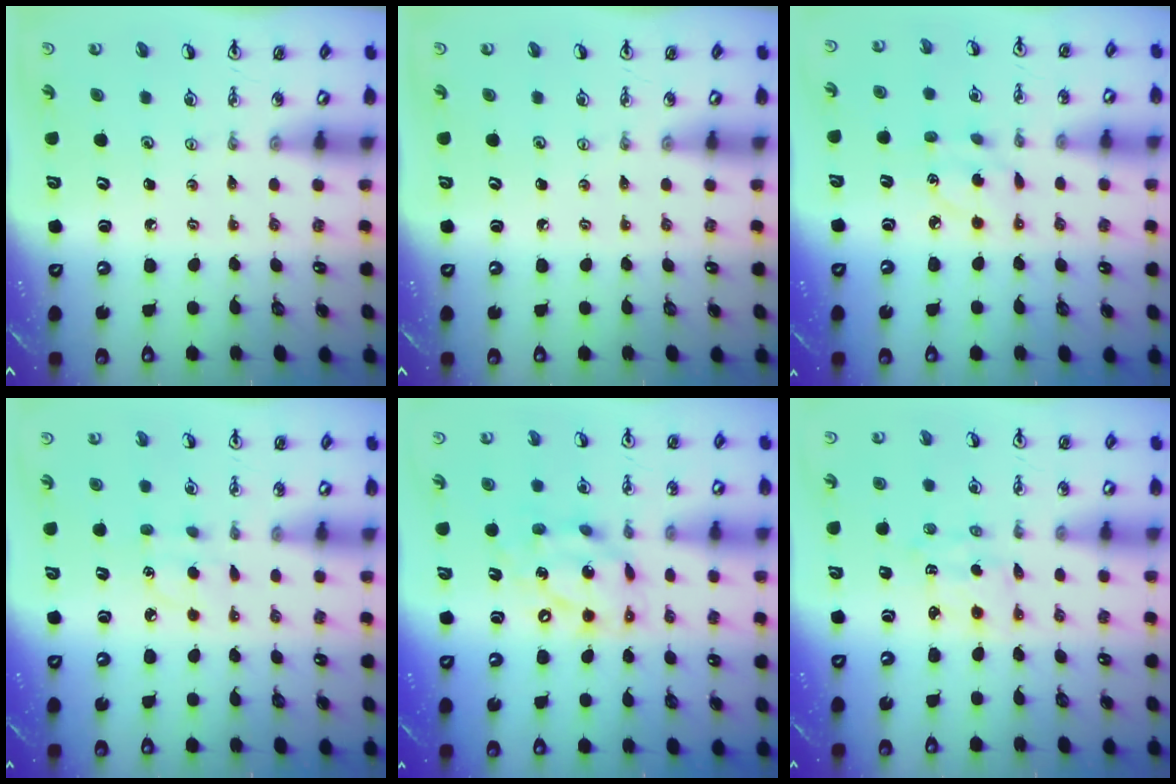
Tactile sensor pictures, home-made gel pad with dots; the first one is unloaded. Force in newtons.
{"total": 0.0}
{"total": 3.7, "press": 3.7, "slide": 0.3}
{"total": 4.7, "press": 4.7, "slide": 0.6}
{"total": 16.6, "press": 16.5, "slide": 1.8}
{"total": 1.9, "press": 1.8, "slide": 0.6}